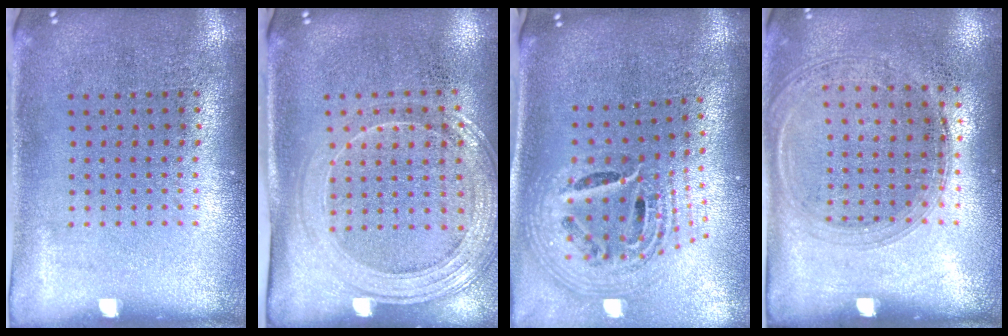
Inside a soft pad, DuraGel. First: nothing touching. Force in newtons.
{"total": 1.7, "press": 1.6, "slide": 0.6}
{"total": 2.3, "press": 1.7, "slide": 1.7}
{"total": 1.3, "press": 1.2, "slide": 0.5}